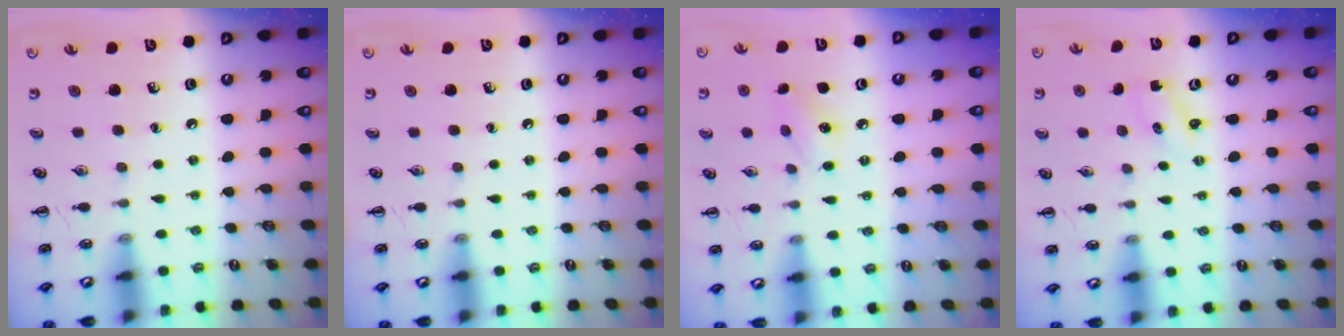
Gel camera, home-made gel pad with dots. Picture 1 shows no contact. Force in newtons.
{"total": 0.0}
{"total": 5.2, "press": 5.1, "slide": 1.3}
{"total": 0.9, "press": 0.8, "slide": 0.3}